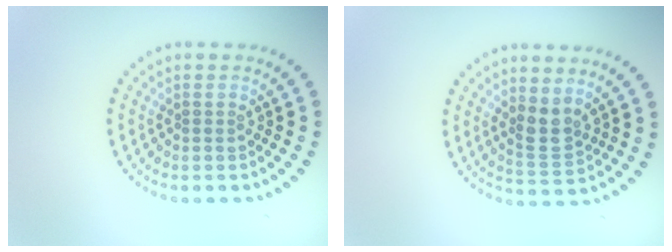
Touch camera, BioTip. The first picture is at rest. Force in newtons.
{"total": 2.2, "press": 1.8, "slide": 1.3}